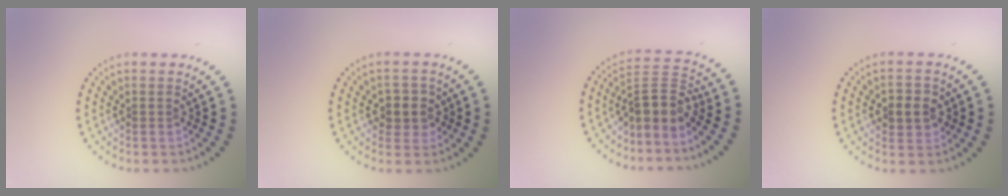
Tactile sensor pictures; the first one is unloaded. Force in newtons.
{"total": 2.5, "press": 2.2, "slide": 1.0}
{"total": 3.5, "press": 2.7, "slide": 2.3}
{"total": 2.7, "press": 2.7, "slide": 0.6}